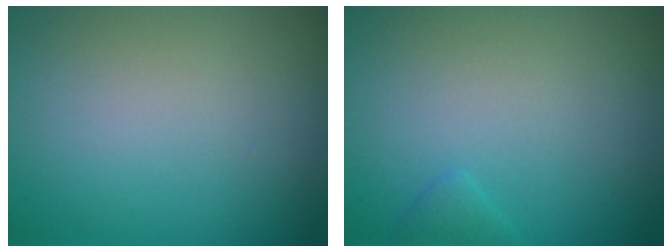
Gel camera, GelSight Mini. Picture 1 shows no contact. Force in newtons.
{"total": 0.8, "press": 0.8, "slide": 0.1}